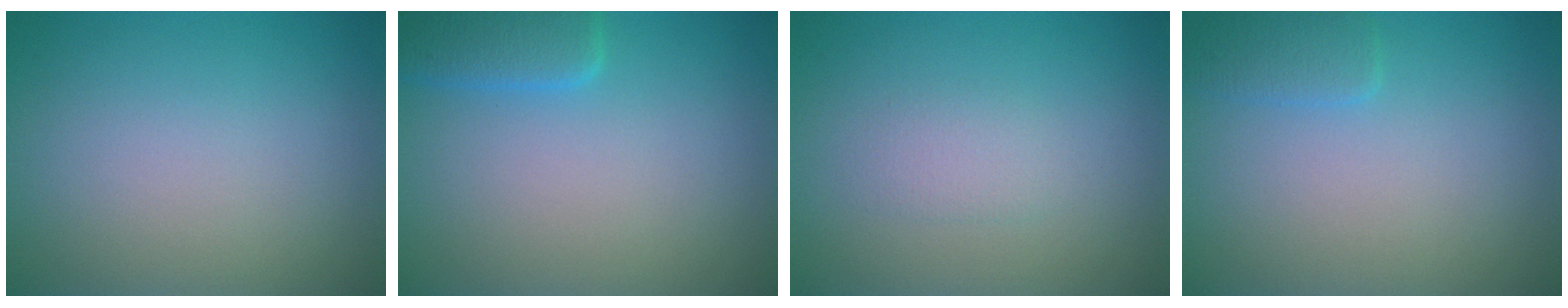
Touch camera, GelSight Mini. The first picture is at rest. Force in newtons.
{"total": 2.9, "press": 2.9, "slide": 0.2}
{"total": 1.2, "press": 1.2, "slide": 0.3}
{"total": 1.5, "press": 1.5, "slide": 0.1}